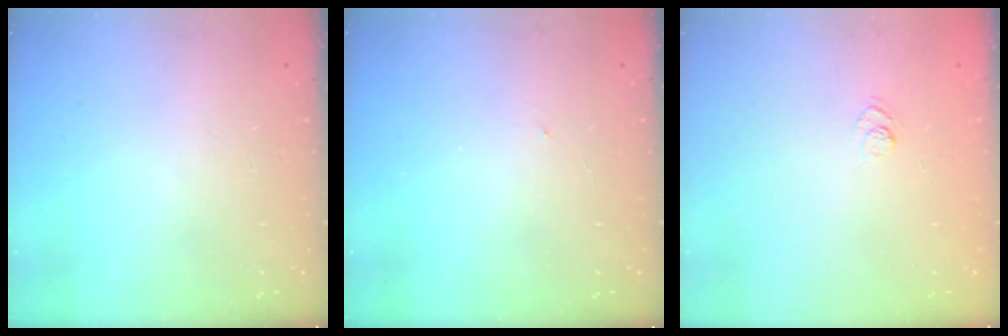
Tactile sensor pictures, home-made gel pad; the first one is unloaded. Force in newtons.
{"total": 0.6, "press": 0.6, "slide": 0.1}
{"total": 3.2, "press": 3.0, "slide": 1.0}